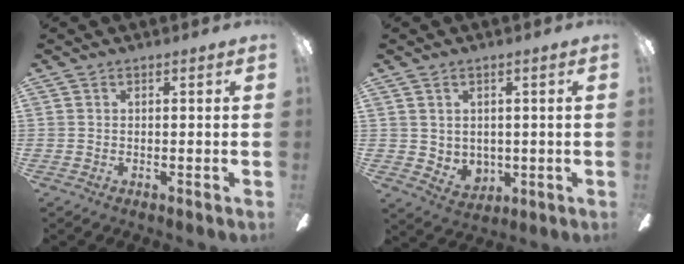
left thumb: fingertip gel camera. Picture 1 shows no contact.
{"total": 4.4, "force": [2.1, 3.7, 0.9], "torque": [-0.013, -0.012, 0.043]}